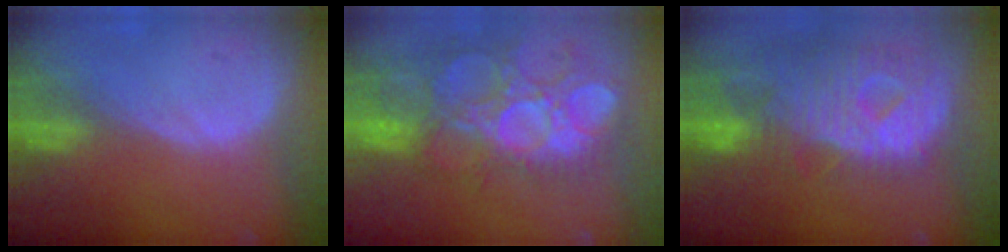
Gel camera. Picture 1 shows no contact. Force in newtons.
{"total": 12.2, "press": 11.5, "slide": 4.1}
{"total": 12.6, "press": 10.8, "slide": 6.5}